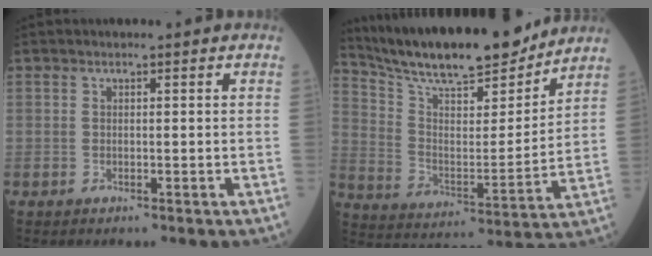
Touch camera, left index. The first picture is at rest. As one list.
[{"total": 19.8, "force": [17.7, 2.8, 8.4], "torque": [-0.155, -0.011, 0.288]}]